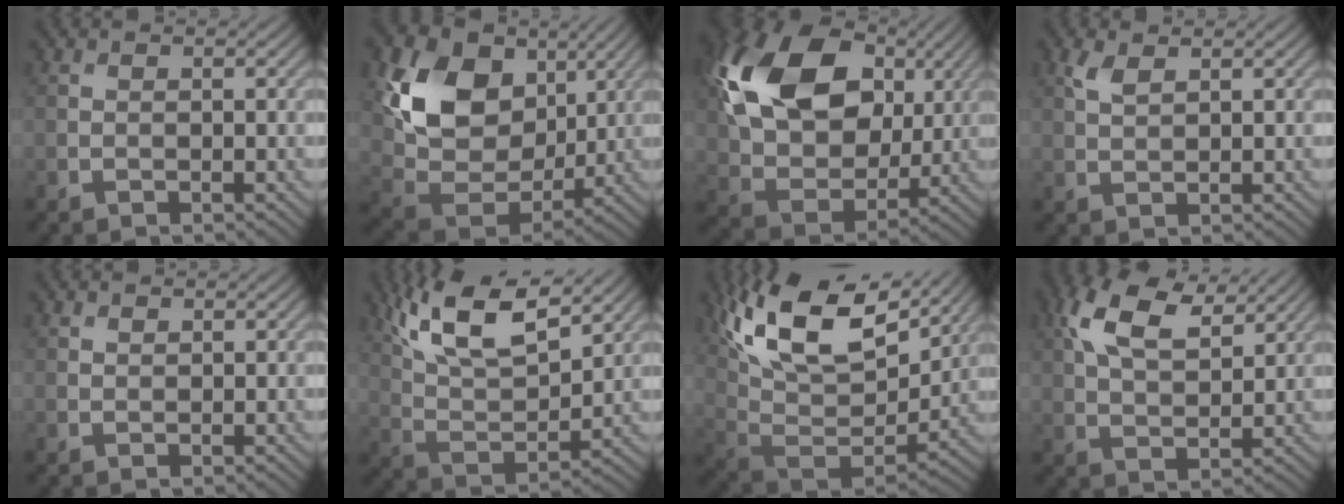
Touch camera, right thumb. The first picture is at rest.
{"total": 13.9, "force": [5.0, 9.9, 8.4], "torque": [-0.177, 0.005, 0.090]}
{"total": 17.9, "force": [5.8, 12.4, 11.6], "torque": [-0.256, 0.023, 0.104]}
{"total": 2.1, "force": [1.3, 0.9, 1.4], "torque": [-0.039, 0.003, 0.028]}
{"total": 0.6, "force": [0.5, 0.3, 0.1], "torque": [0.000, -0.001, 0.011]}
{"total": 13.7, "force": [8.7, 4.8, 9.4], "torque": [-0.206, 0.014, 0.145]}
{"total": 17.0, "force": [9.6, 8.2, 11.4], "torque": [-0.255, 0.030, 0.172]}
{"total": 9.7, "force": [5.0, 4.7, 6.9], "torque": [-0.155, 0.013, 0.098]}